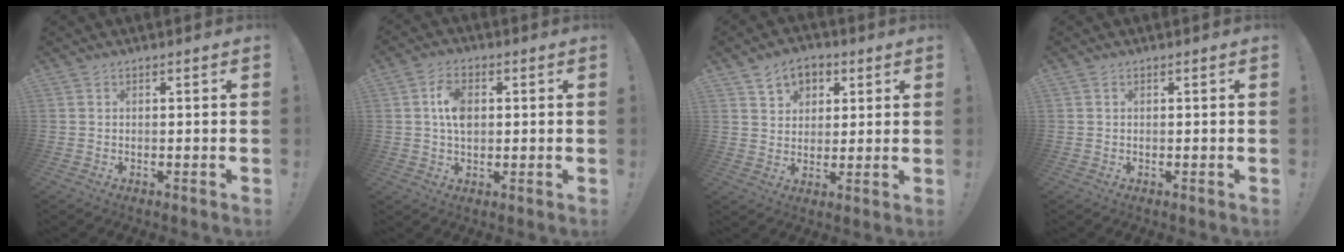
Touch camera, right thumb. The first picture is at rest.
{"total": 7.6, "force": [1.1, 5.0, 5.7], "torque": [-0.093, 0.006, 0.019]}
{"total": 7.6, "force": [4.0, 5.9, 2.8], "torque": [-0.041, -0.018, 0.077]}
{"total": 0.0}